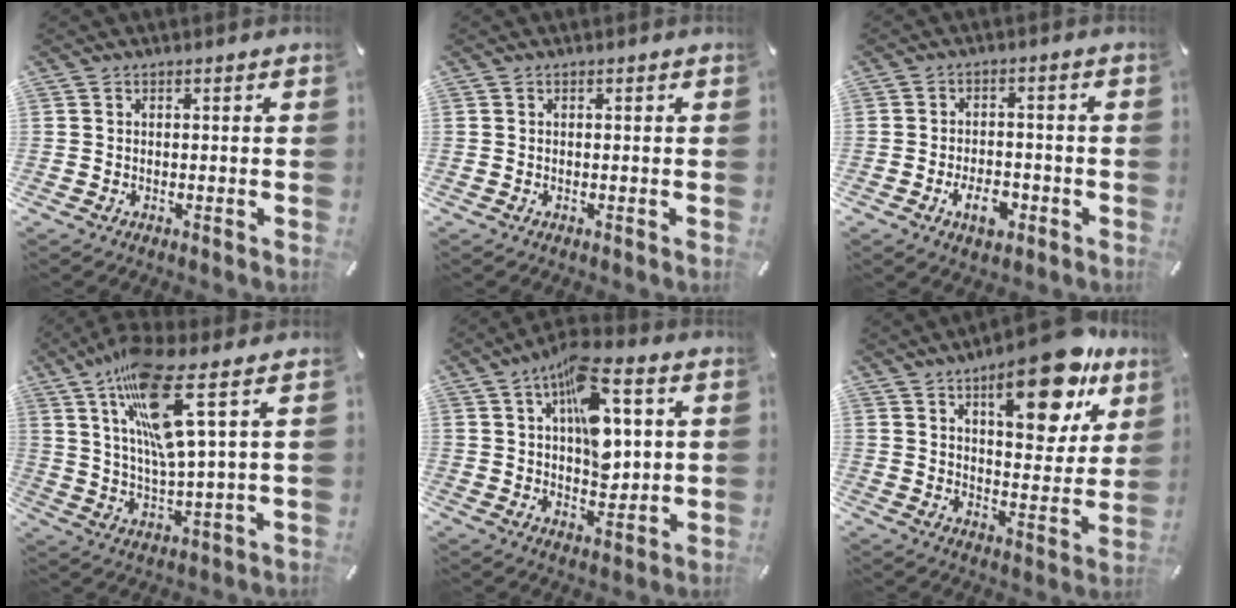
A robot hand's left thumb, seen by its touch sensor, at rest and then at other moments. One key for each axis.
{"total": 0.0}
{"total": 6.6, "fx": -3.0, "fy": 3.8, "fz": 4.5, "tx": -0.081, "ty": 0.009, "tz": -0.055}
{"total": 16.2, "fx": 8.1, "fy": 2.3, "fz": 13.8, "tx": -0.282, "ty": -0.029, "tz": 0.125}
{"total": 14.5, "fx": 5.0, "fy": 7.6, "fz": 11.3, "tx": -0.163, "ty": -0.013, "tz": 0.085}
{"total": 19.1, "fx": 11.6, "fy": 7.6, "fz": 13.1, "tx": -0.172, "ty": -0.065, "tz": 0.182}